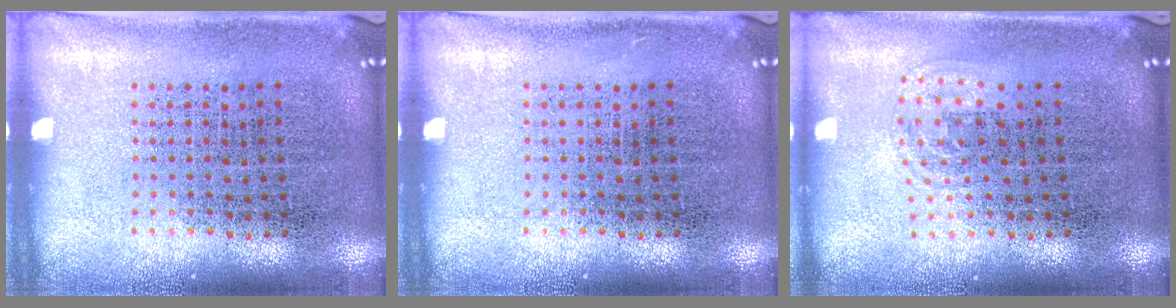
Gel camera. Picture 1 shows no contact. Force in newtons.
{"total": 0.0}
{"total": 1.0, "press": 0.7, "slide": 0.7}